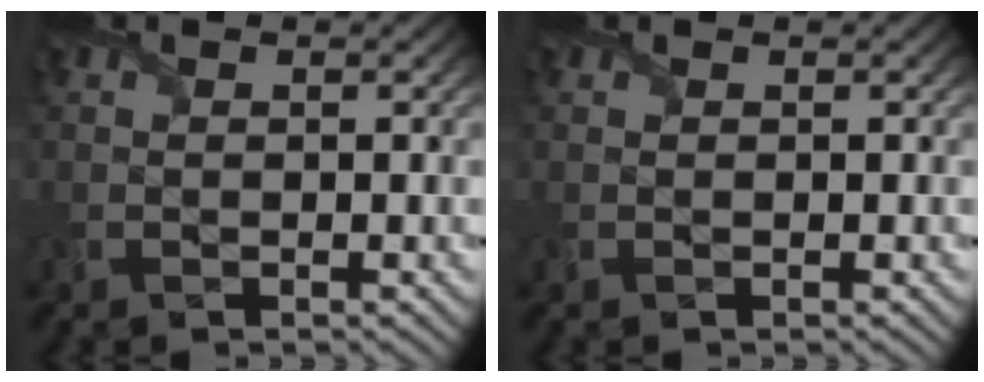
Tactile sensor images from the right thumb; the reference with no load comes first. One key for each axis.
{"total": 0.0}